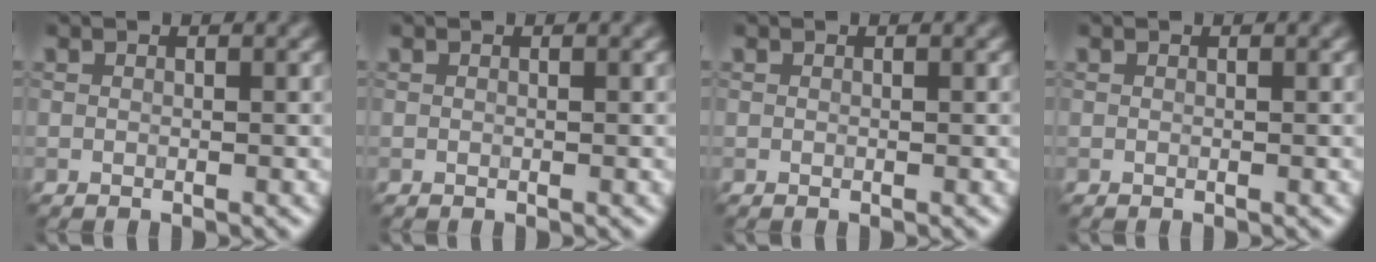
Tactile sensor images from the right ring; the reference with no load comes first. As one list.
[{"total": 0.0}, {"total": 0.0}, {"total": 0.0}]